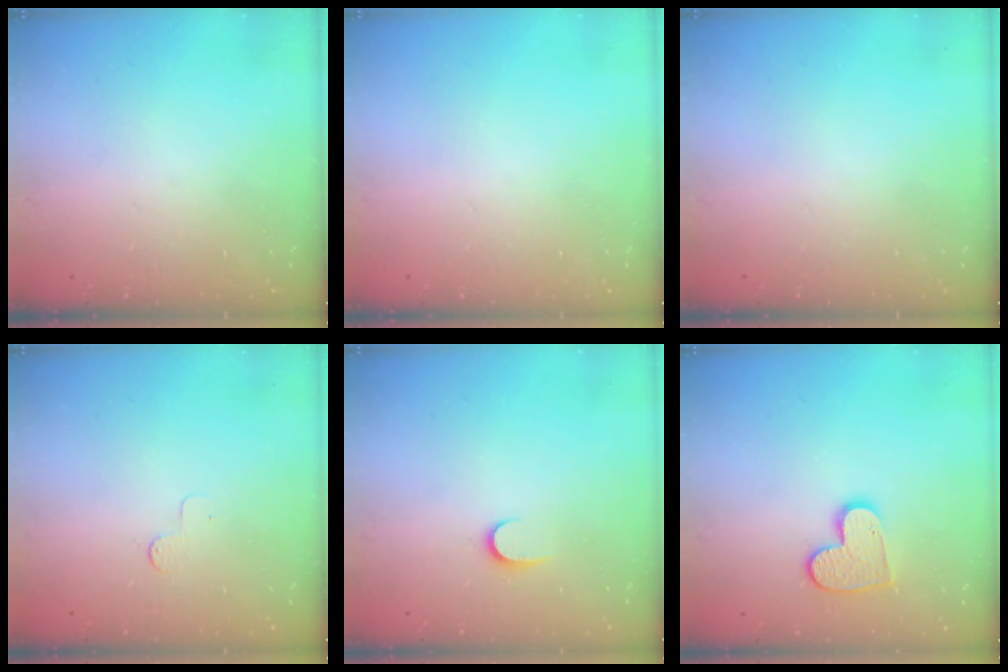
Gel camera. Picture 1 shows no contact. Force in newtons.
{"total": 0.0}
{"total": 0.0}
{"total": 2.6, "press": 2.6, "slide": 0.3}
{"total": 5.1, "press": 5.1, "slide": 0.5}
{"total": 10.1, "press": 10.0, "slide": 0.6}